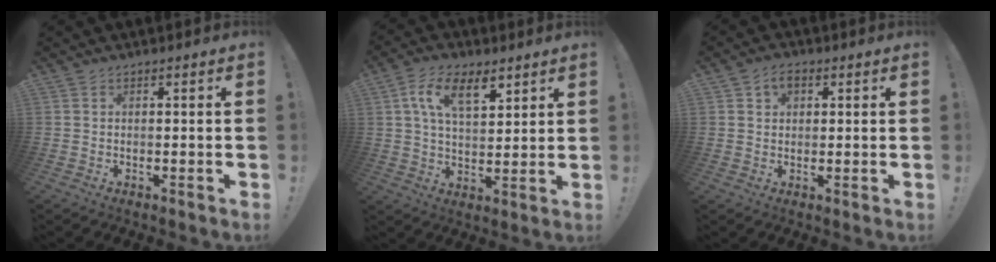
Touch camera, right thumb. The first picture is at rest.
{"total": 11.7, "force": [5.7, 5.8, 8.4], "torque": [-0.140, -0.006, 0.104]}
{"total": 3.9, "force": [1.6, 2.8, 2.2], "torque": [-0.036, 0.002, 0.028]}